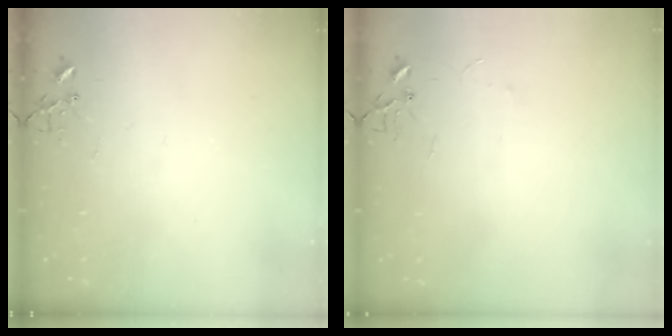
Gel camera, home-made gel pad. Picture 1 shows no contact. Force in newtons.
{"total": 3.2, "press": 3.2, "slide": 0.4}